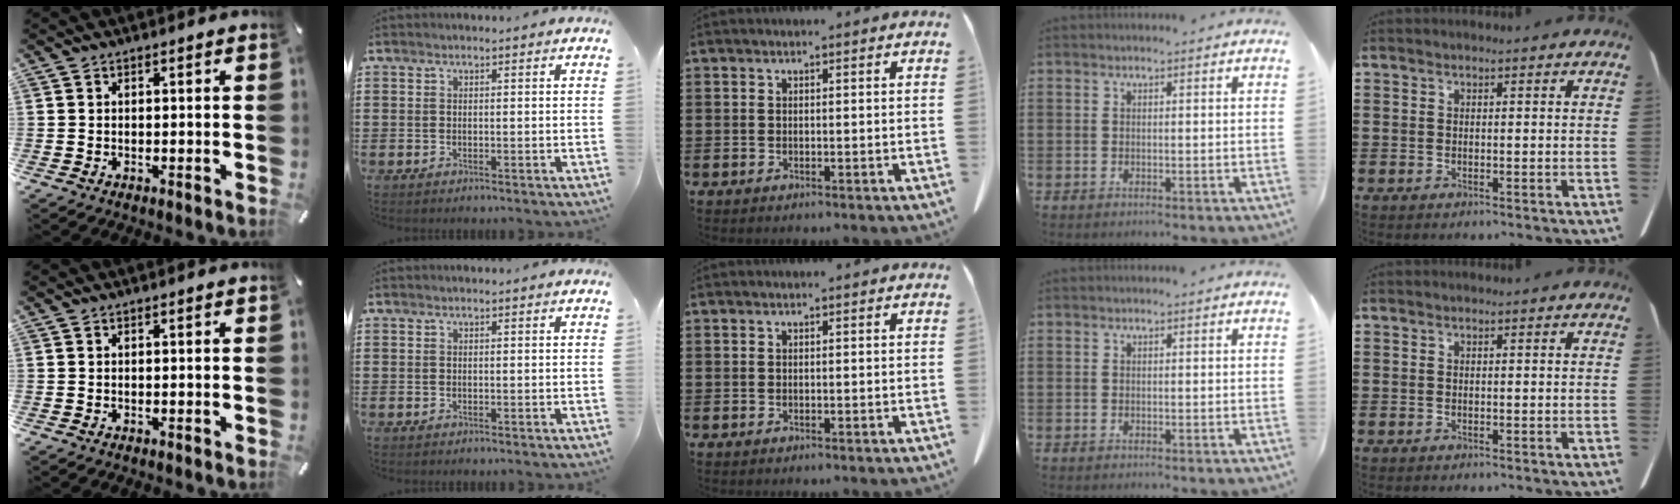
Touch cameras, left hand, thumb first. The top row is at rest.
{}